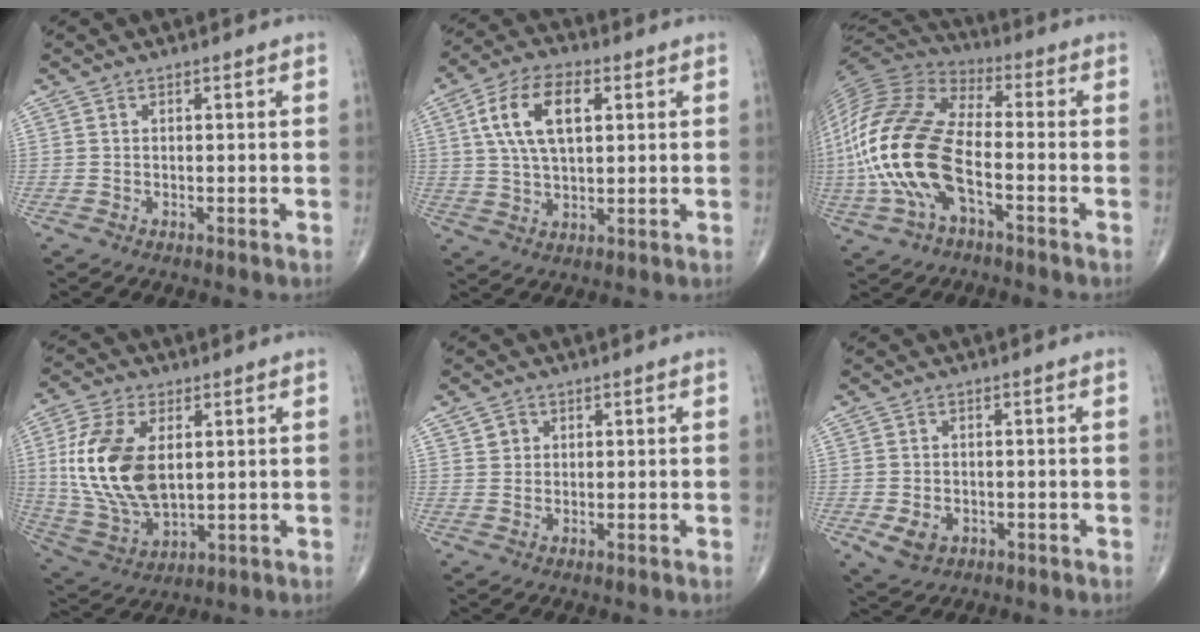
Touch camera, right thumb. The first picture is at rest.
{"total": 12.3, "force": [3.5, 6.4, 9.9], "torque": [-0.180, 0.007, 0.063]}
{"total": 21.8, "force": [-5.0, 10.6, 18.4], "torque": [-0.407, 0.021, -0.097]}
{"total": 17.4, "force": [2.8, 9.9, 14.1], "torque": [-0.286, -0.015, 0.062]}
{"total": 2.3, "force": [1.1, 2.0, 0.5], "torque": [0.006, -0.006, 0.015]}
{"total": 4.1, "force": [-1.2, 3.1, 2.4], "torque": [-0.039, -0.001, -0.010]}